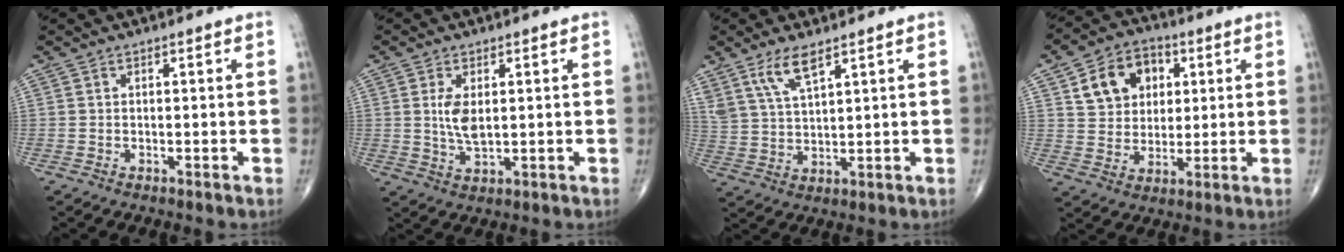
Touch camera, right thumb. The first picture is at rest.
{"total": 5.1, "force": [1.0, 2.4, 4.4], "torque": [-0.085, -0.011, 0.025]}
{"total": 6.8, "force": [4.5, 1.9, 4.7], "torque": [-0.096, -0.018, 0.096]}
{"total": 11.7, "force": [4.0, 9.0, 6.2], "torque": [-0.067, -0.004, 0.069]}